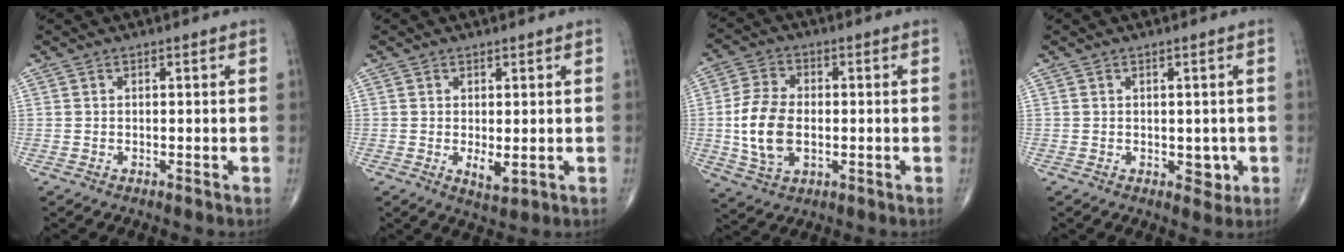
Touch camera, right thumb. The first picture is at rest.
{"total": 3.0, "force": [-0.2, 1.4, 2.6], "torque": [-0.037, -0.010, 0.003]}
{"total": 11.8, "force": [-1.0, 7.4, 9.1], "torque": [-0.178, 0.005, -0.016]}
{"total": 2.6, "force": [-0.3, 1.9, 1.8], "torque": [-0.005, -0.002, 0.001]}